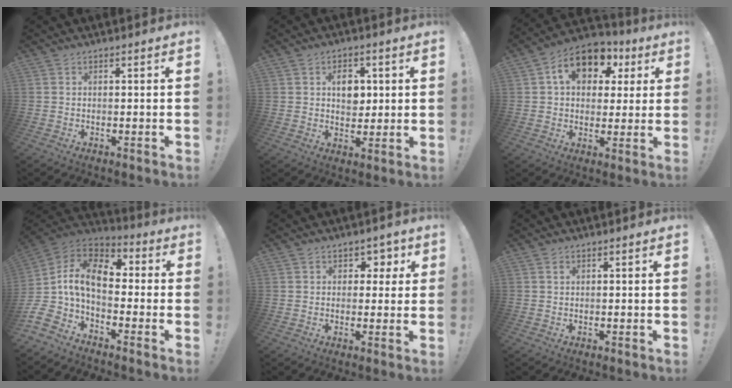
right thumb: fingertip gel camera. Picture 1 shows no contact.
{"total": 7.3, "force": [1.6, 5.8, 4.2], "torque": [-0.048, -0.001, 0.025]}
{"total": 14.6, "force": [5.6, 10.2, 8.7], "torque": [-0.131, -0.006, 0.104]}
{"total": 13.8, "force": [0.3, 7.7, 11.4], "torque": [-0.233, 0.007, 0.007]}
{"total": 4.6, "force": [2.1, 3.9, 1.2], "torque": [0.007, -0.016, 0.034]}
{"total": 0.9, "force": [0.5, 0.7, 0.4], "torque": [-0.001, -0.001, 0.008]}